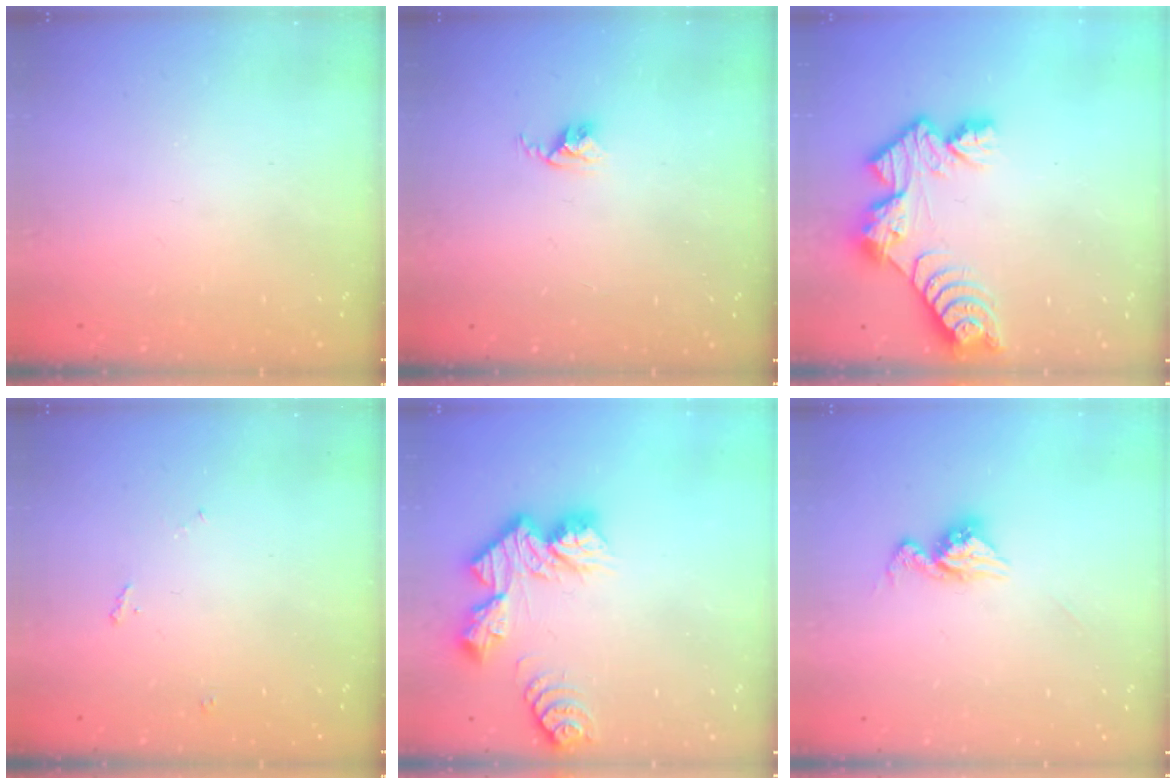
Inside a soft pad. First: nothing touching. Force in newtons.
{"total": 2.8, "press": 2.7, "slide": 0.4}
{"total": 10.3, "press": 10.3, "slide": 1.0}
{"total": 4.7, "press": 4.7, "slide": 0.6}
{"total": 12.8, "press": 12.7, "slide": 1.1}
{"total": 11.1, "press": 11.0, "slide": 0.9}